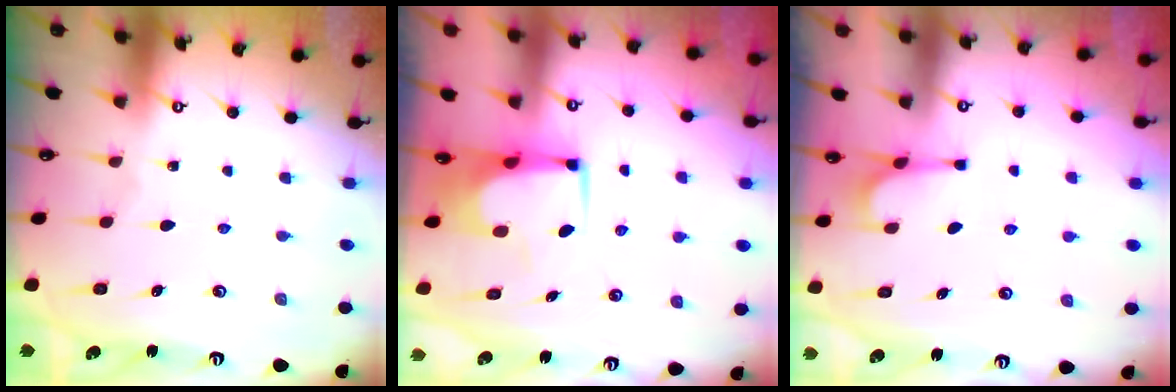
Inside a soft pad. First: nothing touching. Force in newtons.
{"total": 1.3, "press": 1.2, "slide": 0.2}
{"total": 2.4, "press": 2.2, "slide": 1.0}